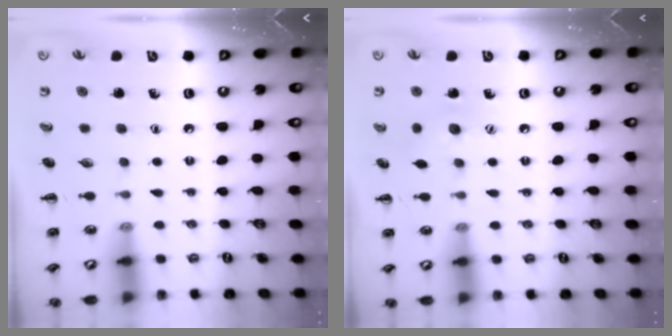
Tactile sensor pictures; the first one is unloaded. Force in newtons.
{"total": 7.7, "press": 7.6, "slide": 1.5}